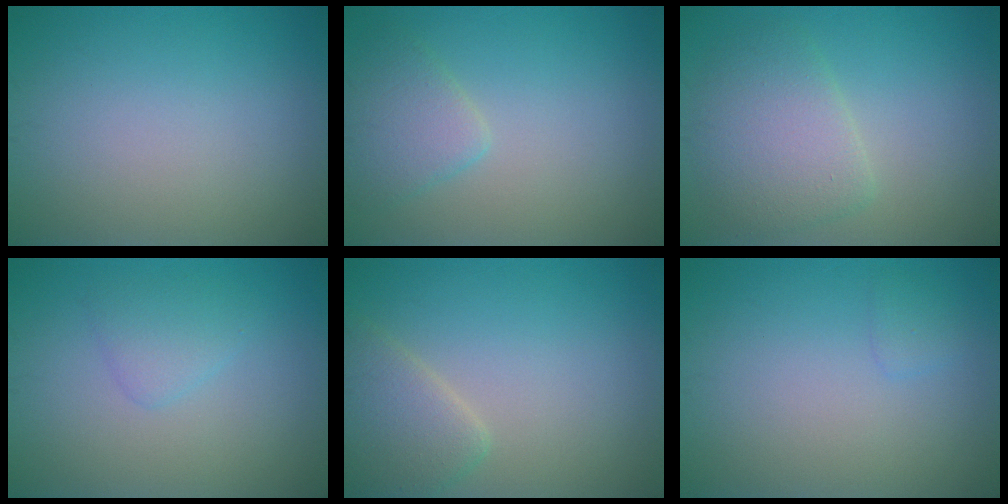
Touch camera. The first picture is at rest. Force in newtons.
{"total": 2.7, "press": 2.7, "slide": 0.3}
{"total": 4.4, "press": 4.4, "slide": 0.4}
{"total": 1.8, "press": 1.8, "slide": 0.1}
{"total": 3.4, "press": 3.4, "slide": 0.2}
{"total": 0.9, "press": 0.8, "slide": 0.1}